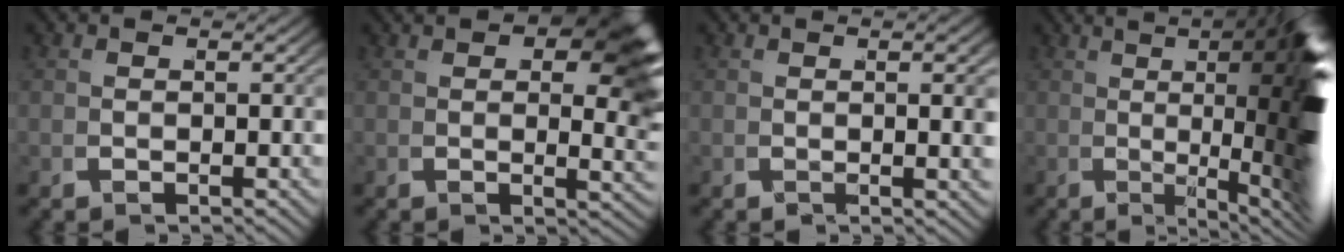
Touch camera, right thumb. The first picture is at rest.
{"total": 9.6, "force": [2.7, 4.4, 8.1], "torque": [-0.084, -0.009, 0.039]}
{"total": 2.4, "force": [0.5, 0.6, 2.2], "torque": [-0.042, 0.000, 0.010]}
{"total": 19.9, "force": [1.8, 6.1, 18.9], "torque": [-0.237, -0.002, 0.026]}